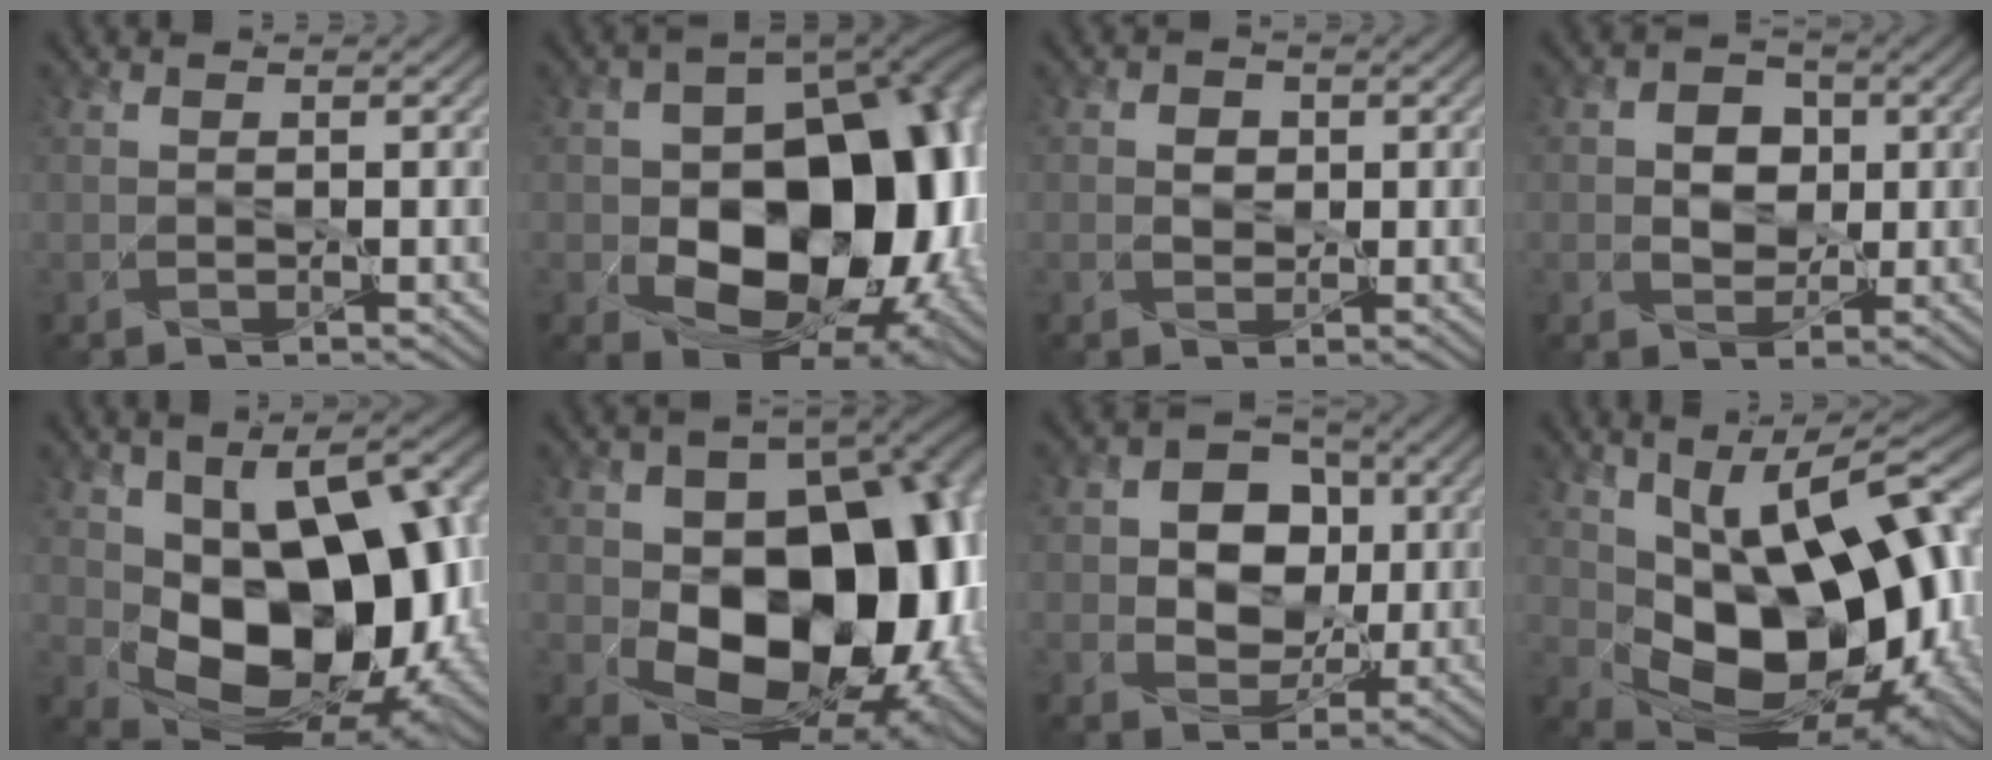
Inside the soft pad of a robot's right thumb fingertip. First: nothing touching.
{"total": 18.6, "force": [-3.2, 12.5, 13.4], "torque": [-0.162, -0.031, -0.037]}
{"total": 1.5, "force": [0.0, 1.4, 0.5], "torque": [-0.014, -0.005, -0.001]}
{"total": 4.1, "force": [0.2, 3.5, 2.1], "torque": [-0.038, -0.003, -0.007]}
{"total": 16.4, "force": [-0.8, 10.7, 12.4], "torque": [-0.186, -0.042, -0.001]}
{"total": 16.7, "force": [-2.4, 11.6, 11.8], "torque": [-0.143, -0.041, -0.029]}
{"total": 7.8, "force": [0.4, 6.5, 4.2], "torque": [-0.084, 0.006, -0.004]}
{"total": 17.7, "force": [0.3, 10.6, 14.1], "torque": [-0.211, -0.024, 0.023]}